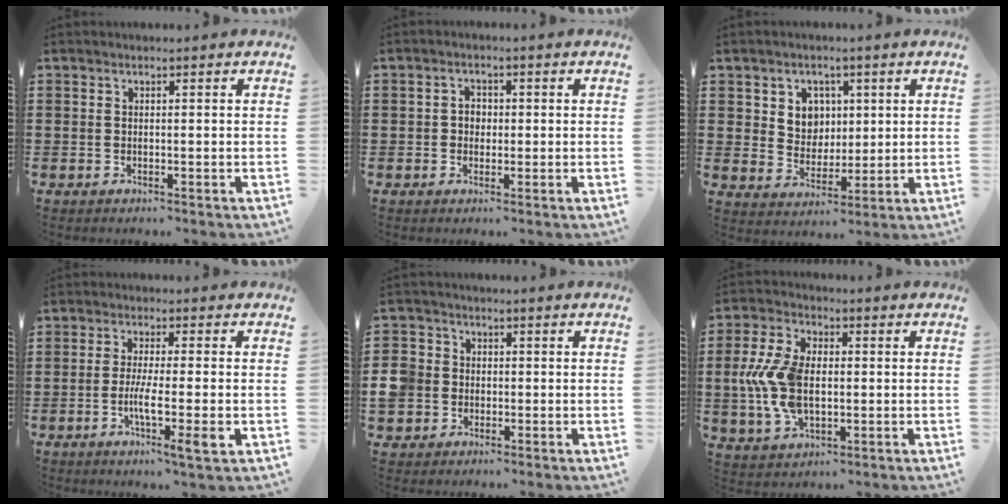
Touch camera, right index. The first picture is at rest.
{"total": 1.9, "force": [-0.2, 1.6, 1.0], "torque": [-0.023, 0.006, -0.006]}
{"total": 5.5, "force": [1.7, 4.9, 1.7], "torque": [-0.041, 0.009, 0.027]}
{"total": 6.8, "force": [-1.9, 0.6, 6.4], "torque": [-0.120, -0.013, -0.036]}
{"total": 4.5, "force": [-1.0, 4.1, 1.4], "torque": [-0.068, -0.001, -0.030]}
{"total": 10.3, "force": [-0.5, 6.3, 8.1], "torque": [-0.204, 0.001, -0.017]}